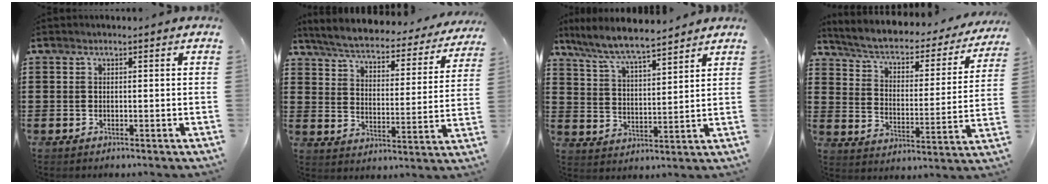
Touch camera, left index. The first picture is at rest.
{"total": 4.5, "force": [4.2, 0.3, 1.6], "torque": [-0.055, -0.035, 0.066]}
{"total": 6.9, "force": [6.2, 0.5, 3.0], "torque": [-0.083, -0.031, 0.107]}
{"total": 3.5, "force": [2.3, 1.4, 2.1], "torque": [-0.057, -0.025, 0.028]}